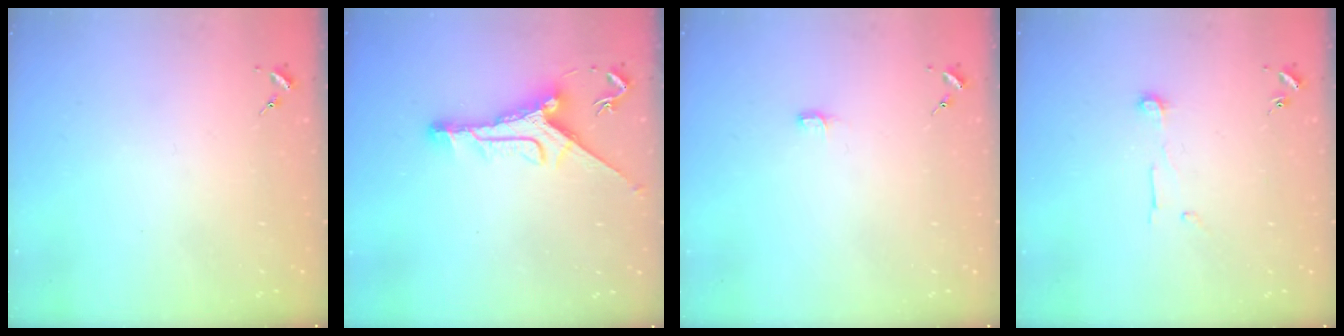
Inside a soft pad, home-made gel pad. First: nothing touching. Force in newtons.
{"total": 11.2, "press": 11.2, "slide": 0.9}
{"total": 3.3, "press": 3.3, "slide": 0.3}
{"total": 7.1, "press": 7.1, "slide": 0.3}